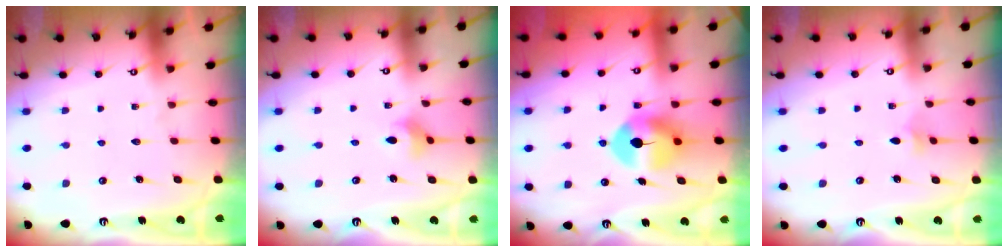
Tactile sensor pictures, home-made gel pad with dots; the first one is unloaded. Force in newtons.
{"total": 3.9, "press": 3.8, "slide": 0.8}
{"total": 9.4, "press": 9.3, "slide": 1.3}
{"total": 2.1, "press": 2.1, "slide": 0.5}